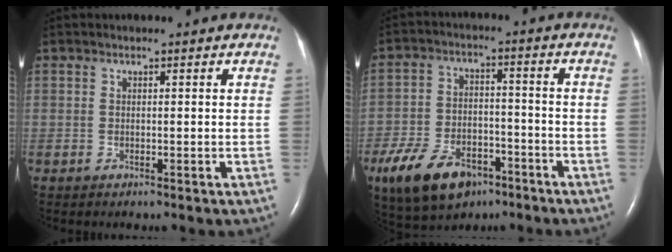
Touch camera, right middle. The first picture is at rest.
{"total": 12.8, "force": [-7.7, 6.9, 7.5], "torque": [-0.152, 0.000, -0.128]}